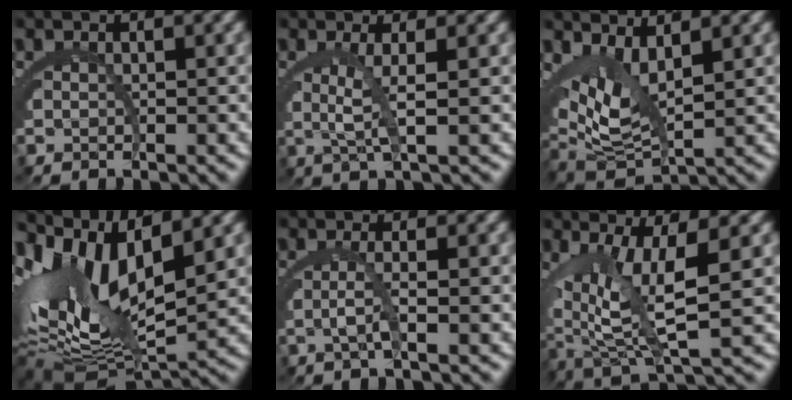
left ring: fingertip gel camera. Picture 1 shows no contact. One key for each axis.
{"total": 2.7, "fx": 0.2, "fy": -1.2, "fz": 2.4, "tx": -0.030, "ty": 0.007, "tz": 0.001}
{"total": 6.7, "fx": 0.1, "fy": 4.1, "fz": 5.3, "tx": -0.095, "ty": -0.014, "tz": 0.001}
{"total": 10.0, "fx": 0.3, "fy": 5.2, "fz": 8.6, "tx": -0.145, "ty": -0.007, "tz": 0.011}
{"total": 1.9, "fx": -0.6, "fy": -1.5, "fz": 0.9, "tx": -0.006, "ty": 0.006, "tz": -0.016}
{"total": 5.1, "fx": -0.4, "fy": 1.0, "fz": 5.0, "tx": -0.075, "ty": -0.017, "tz": 0.001}